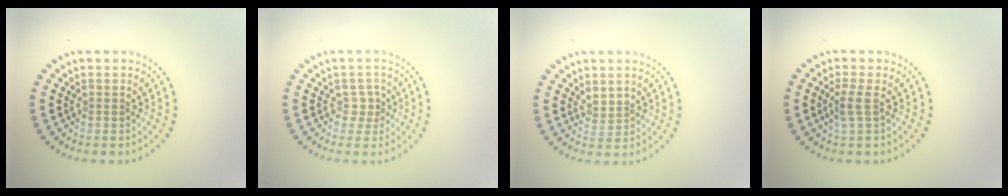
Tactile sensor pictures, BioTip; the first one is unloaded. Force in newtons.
{"total": 1.2, "press": 1.0, "slide": 0.7}
{"total": 1.1, "press": 0.7, "slide": 0.8}
{"total": 1.6, "press": 1.4, "slide": 0.9}